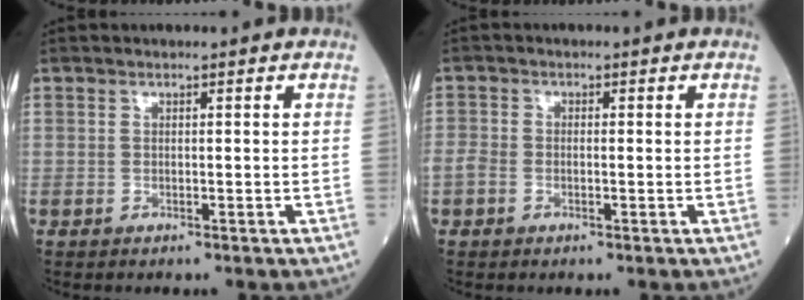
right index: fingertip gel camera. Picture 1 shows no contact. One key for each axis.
{"total": 1.9, "fx": -1.0, "fy": 1.3, "fz": 1.1, "tx": -0.027, "ty": 0.002, "tz": -0.020}